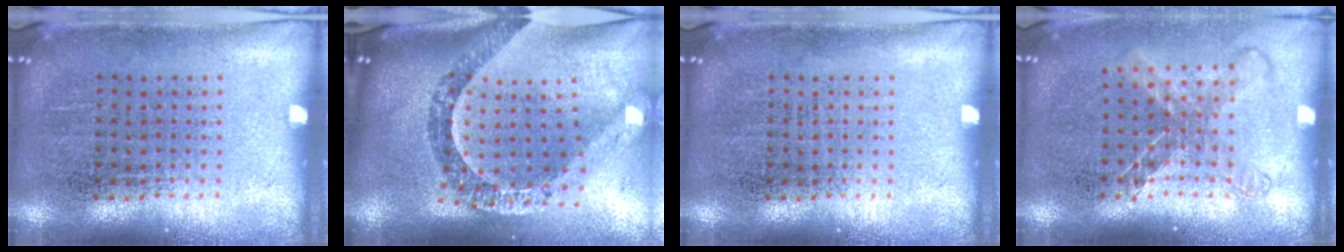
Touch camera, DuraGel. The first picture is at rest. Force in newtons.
{"total": 2.5, "press": 2.1, "slide": 1.3}
{"total": 0.0}
{"total": 1.5, "press": 1.3, "slide": 0.9}